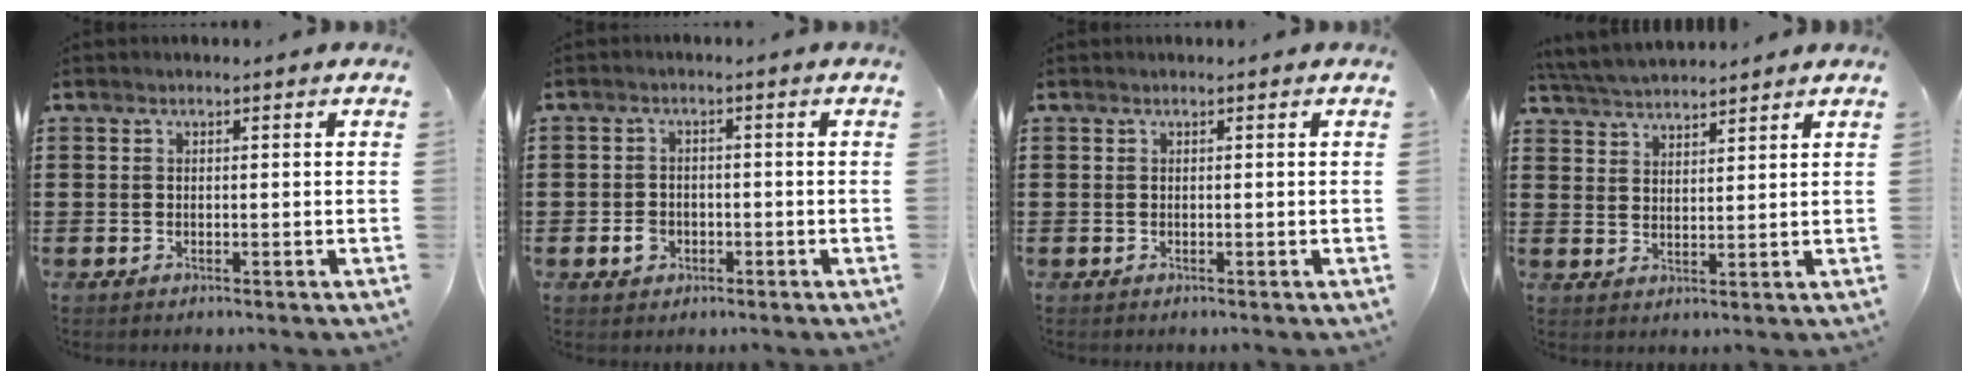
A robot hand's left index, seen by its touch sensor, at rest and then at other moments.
{"total": 2.5, "force": [-0.9, 2.0, 1.2], "torque": [-0.024, 0.002, -0.017]}
{"total": 0.0}
{"total": 4.5, "force": [4.4, 0.1, 0.6], "torque": [-0.027, -0.012, 0.082]}